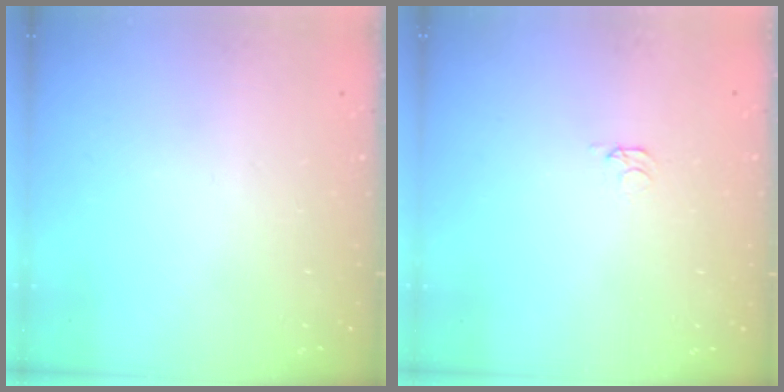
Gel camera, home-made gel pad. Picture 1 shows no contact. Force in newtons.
{"total": 1.6, "press": 1.6, "slide": 0.4}